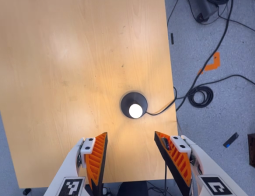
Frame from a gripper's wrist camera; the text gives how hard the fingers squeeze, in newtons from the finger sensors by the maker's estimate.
{"total": 0.0}